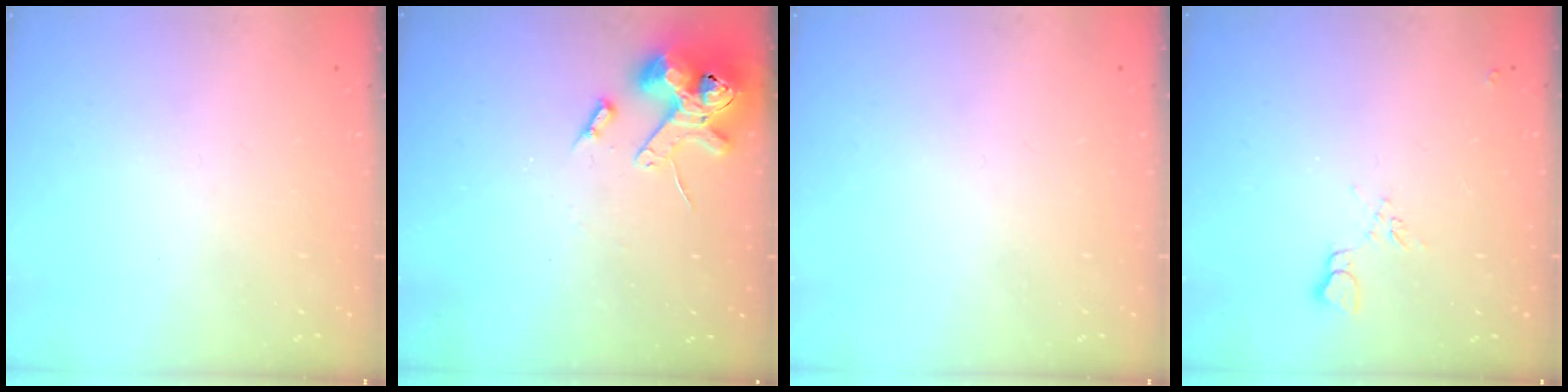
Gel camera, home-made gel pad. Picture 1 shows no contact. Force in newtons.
{"total": 12.6, "press": 12.4, "slide": 2.1}
{"total": 0.0}
{"total": 7.0, "press": 7.0, "slide": 0.6}